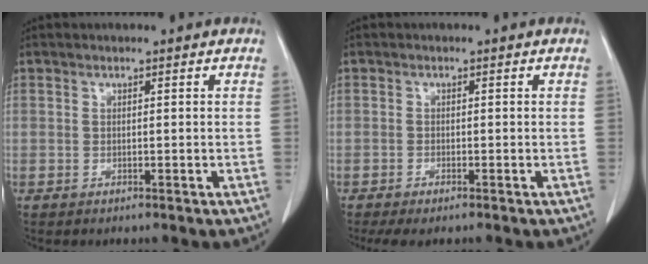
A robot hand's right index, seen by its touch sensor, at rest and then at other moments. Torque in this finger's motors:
{"motor_torque": [0.19, -0.15, 0.13, 0.05]}